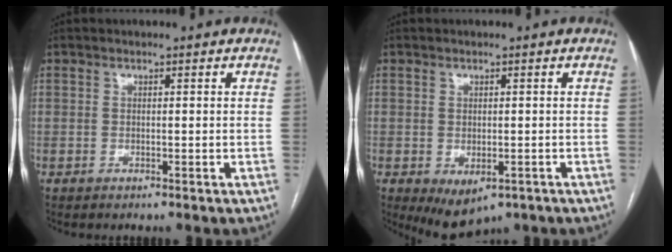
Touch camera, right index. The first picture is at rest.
{"total": 5.3, "force": [-2.4, 3.0, 3.5], "torque": [-0.051, -0.008, -0.022]}